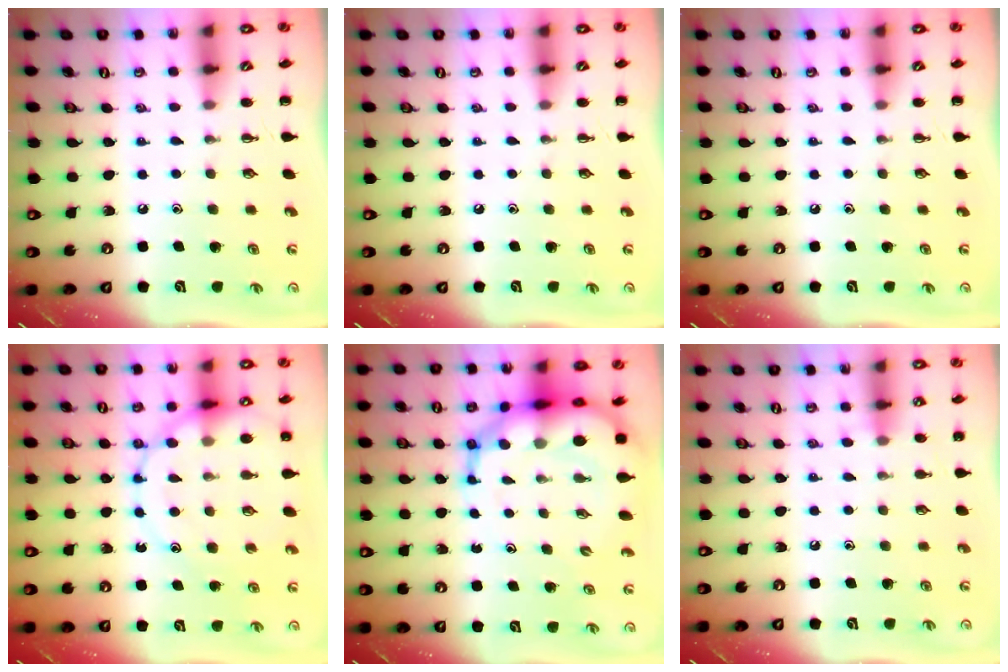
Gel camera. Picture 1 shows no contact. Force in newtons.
{"total": 0.0}
{"total": 0.0}
{"total": 17.0, "press": 16.8, "slide": 2.8}
{"total": 14.7, "press": 14.3, "slide": 3.6}
{"total": 7.2, "press": 6.8, "slide": 2.4}